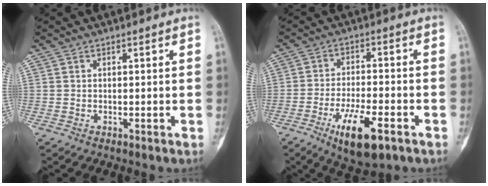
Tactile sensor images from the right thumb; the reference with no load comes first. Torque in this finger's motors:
{"motor_torque": [1.47, 0.38, 1.20, -0.40, 0.32]}